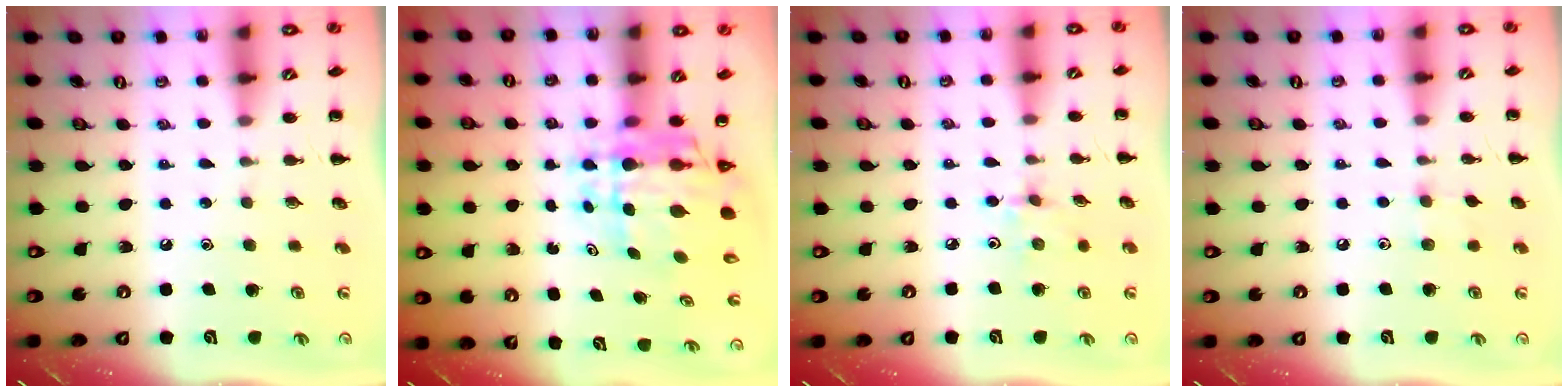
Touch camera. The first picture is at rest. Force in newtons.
{"total": 8.4, "press": 8.0, "slide": 2.7}
{"total": 3.0, "press": 2.8, "slide": 0.9}
{"total": 5.3, "press": 4.9, "slide": 1.8}